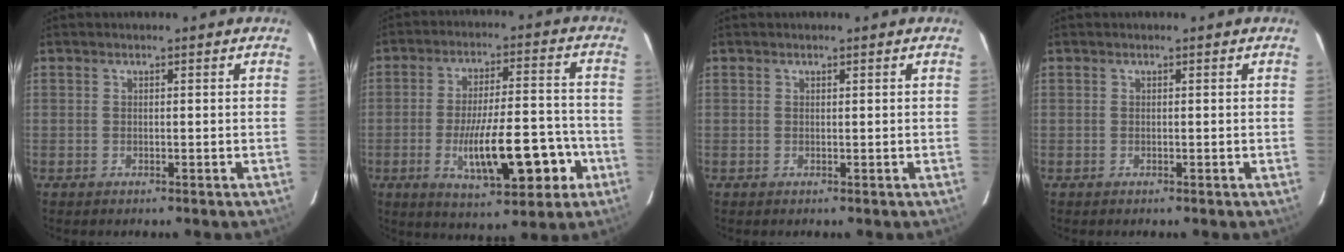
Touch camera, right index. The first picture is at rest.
{"total": 14.6, "force": [-4.9, 3.9, 13.2], "torque": [-0.214, 0.010, -0.068]}
{"total": 0.0}
{"total": 0.0}